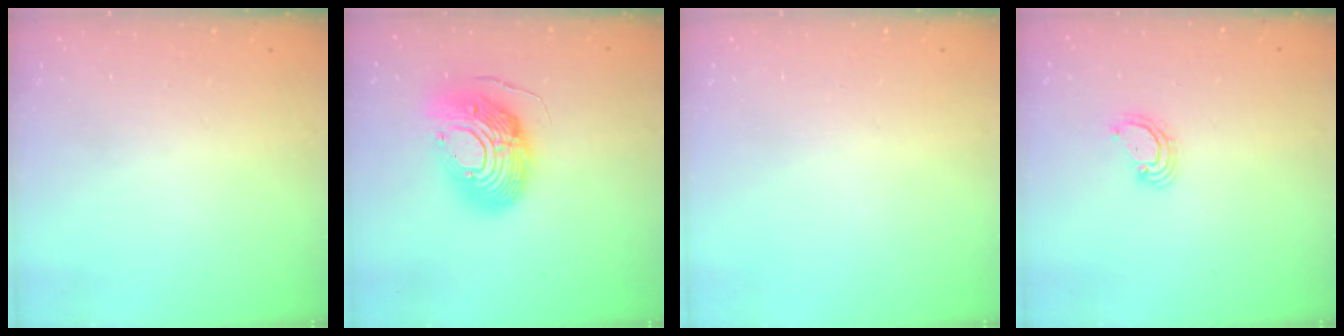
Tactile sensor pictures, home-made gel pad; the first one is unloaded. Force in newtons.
{"total": 16.9, "press": 16.8, "slide": 1.6}
{"total": 0.0}
{"total": 3.5, "press": 3.5, "slide": 0.1}